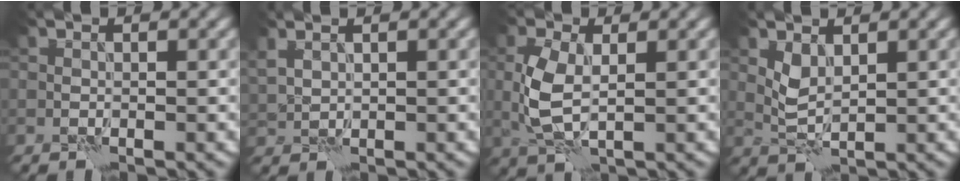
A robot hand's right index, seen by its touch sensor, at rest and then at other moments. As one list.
[{"total": 1.5, "force": [1.2, 0.6, 0.6], "torque": [-0.018, 0.003, 0.031]}, {"total": 4.4, "force": [0.1, 2.3, 3.7], "torque": [-0.093, 0.000, 0.003]}, {"total": 1.8, "force": [1.1, 0.7, 1.2], "torque": [-0.032, -0.003, 0.027]}]